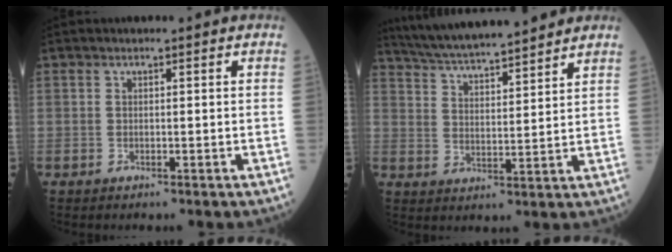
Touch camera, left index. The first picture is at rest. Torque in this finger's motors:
{"motor_torque": [0.11, -0.56, 0.27, 0.08]}